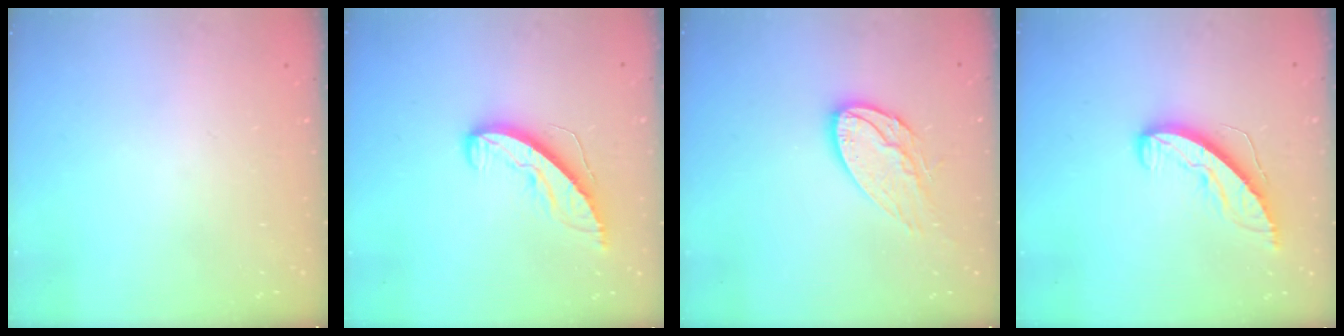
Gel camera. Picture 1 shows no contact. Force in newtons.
{"total": 8.3, "press": 8.2, "slide": 0.8}
{"total": 12.8, "press": 12.8, "slide": 0.9}
{"total": 8.3, "press": 8.2, "slide": 0.8}